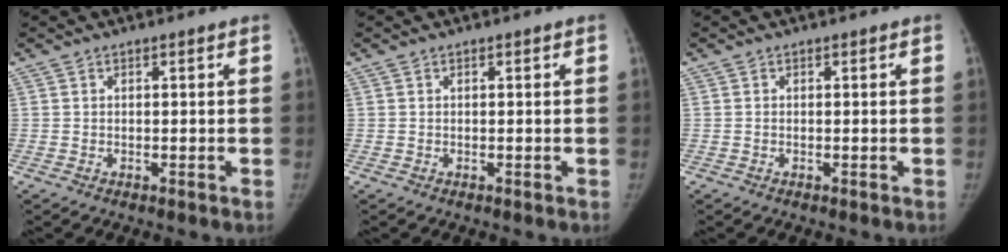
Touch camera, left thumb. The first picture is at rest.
{"total": 0.0}
{"total": 0.0}